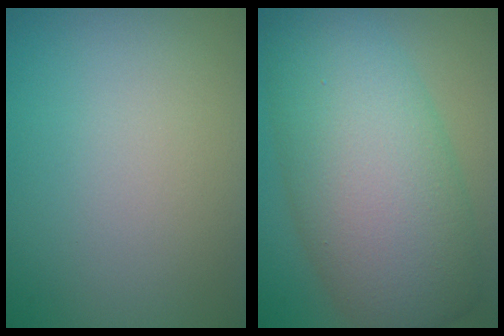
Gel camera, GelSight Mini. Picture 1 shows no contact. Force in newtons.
{"total": 11.1, "press": 11.1, "slide": 0.3}